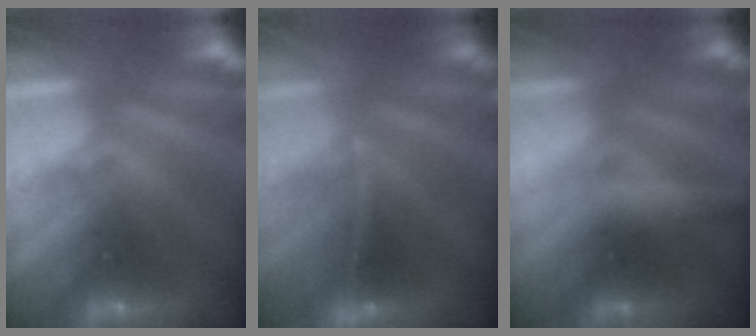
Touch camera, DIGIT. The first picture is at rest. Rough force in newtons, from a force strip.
{"total": 1.3}
{"total": 2.9}